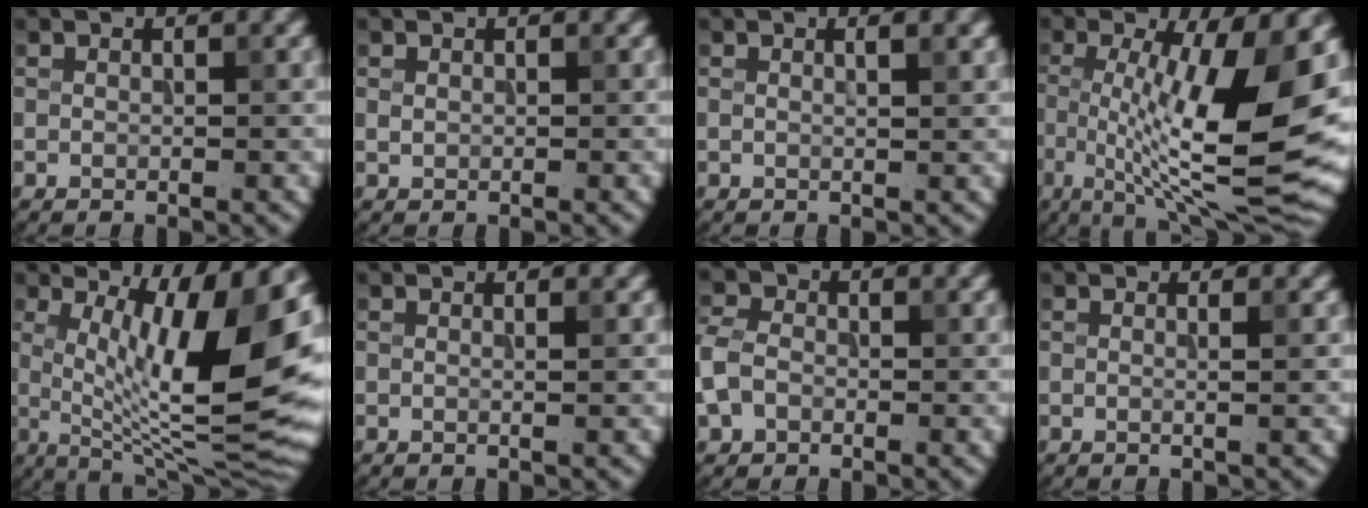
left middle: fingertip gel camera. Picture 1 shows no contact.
{"total": 0.5, "force": [0.1, 0.4, 0.2], "torque": [-0.005, 0.000, 0.002]}
{"total": 1.9, "force": [0.8, 0.6, 1.6], "torque": [-0.020, 0.004, 0.000]}
{"total": 13.4, "force": [-0.9, 3.4, 12.9], "torque": [-0.211, -0.006, -0.015]}
{"total": 14.3, "force": [1.9, 4.2, 13.6], "torque": [-0.190, -0.009, 0.031]}
{"total": 0.9, "force": [0.1, 0.4, 0.8], "torque": [-0.010, -0.002, -0.008]}
{"total": 4.1, "force": [-1.0, 3.1, 2.4], "torque": [-0.065, 0.007, -0.034]}
{"total": 1.5, "force": [0.3, 0.7, 1.3], "torque": [-0.010, -0.002, -0.016]}